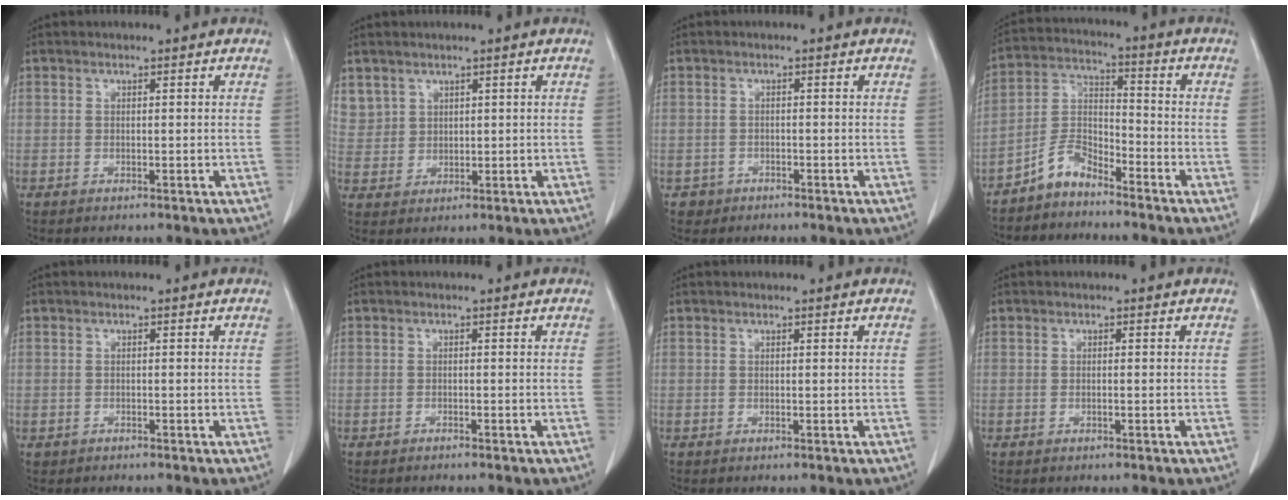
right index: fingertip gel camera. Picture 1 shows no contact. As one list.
[{"total": 5.1, "force": [3.1, 4.1, 0.3], "torque": [0.000, 0.010, 0.071]}, {"total": 1.9, "force": [-1.1, 1.5, -0.3], "torque": [0.001, 0.009, -0.020]}, {"total": 5.8, "force": [-4.9, 2.4, 2.0], "torque": [-0.041, 0.010, -0.101]}, {"total": 0.6, "force": [-0.4, 0.4, 0.0], "torque": [-0.007, 0.003, -0.007]}, {"total": 0.6, "force": [-0.5, 0.0, 0.2], "torque": [-0.007, -0.001, -0.009]}, {"total": 0.0}, {"total": 0.0}]